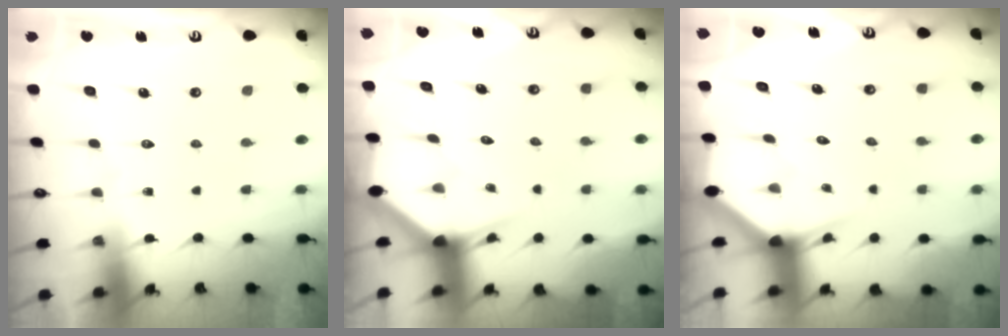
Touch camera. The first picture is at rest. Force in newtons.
{"total": 2.8, "press": 2.8, "slide": 0.0}
{"total": 2.6, "press": 2.6, "slide": 0.0}